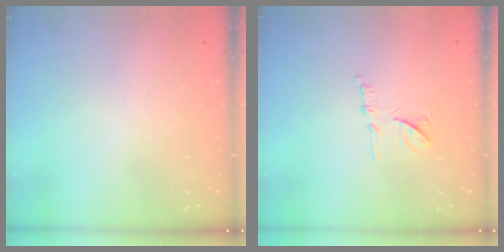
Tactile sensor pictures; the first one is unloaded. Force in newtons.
{"total": 9.6, "press": 9.6, "slide": 0.3}